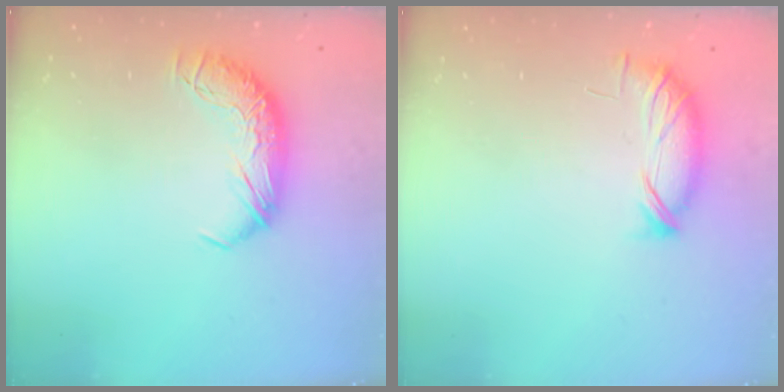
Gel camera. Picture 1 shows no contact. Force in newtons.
{"total": 6.1, "press": 6.1, "slide": 0.8}